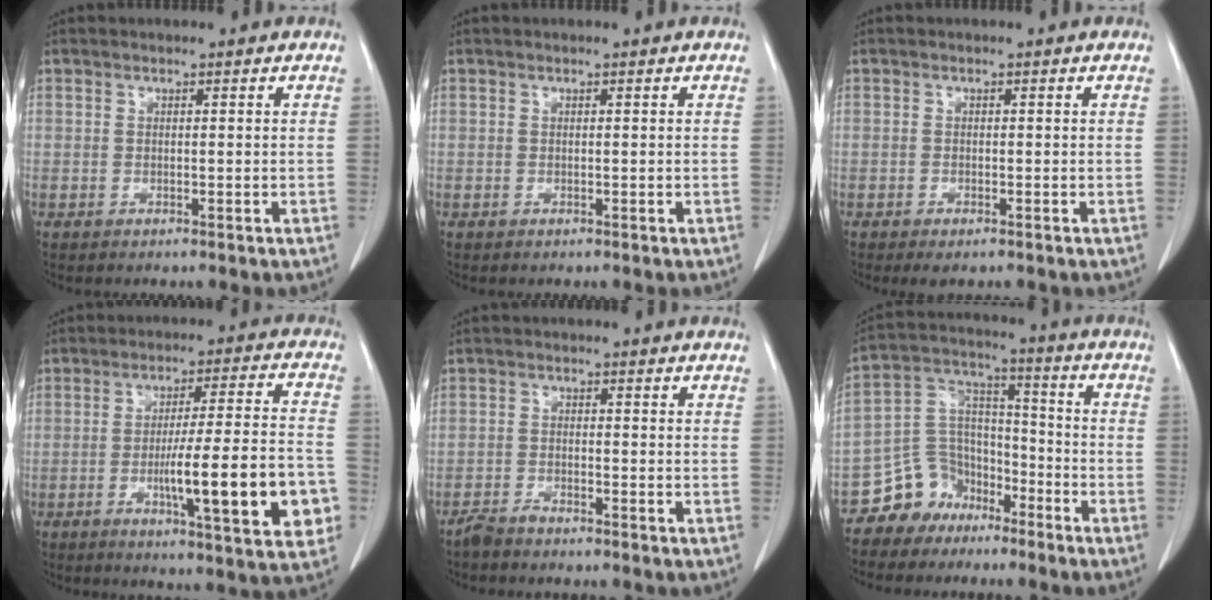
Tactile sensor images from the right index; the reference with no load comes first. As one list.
[{"total": 0.0}, {"total": 1.8, "force": [-1.2, 0.6, 1.2], "torque": [-0.016, -0.003, -0.010]}, {"total": 16.3, "force": [-4.5, 1.9, 15.6], "torque": [-0.209, 0.004, -0.060]}, {"total": 2.3, "force": [-2.1, 0.3, 0.9], "torque": [-0.020, -0.003, -0.040]}, {"total": 9.4, "force": [-6.5, 6.7, 0.8], "torque": [-0.015, 0.057, -0.117]}]